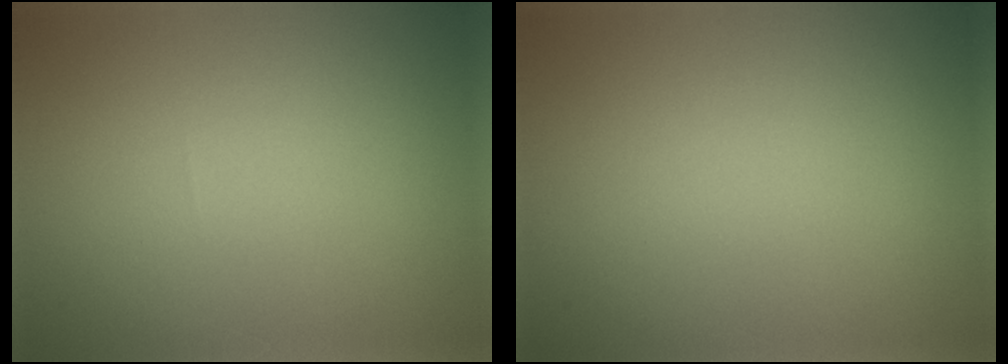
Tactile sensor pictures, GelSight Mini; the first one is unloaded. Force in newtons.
{"total": 0.0}